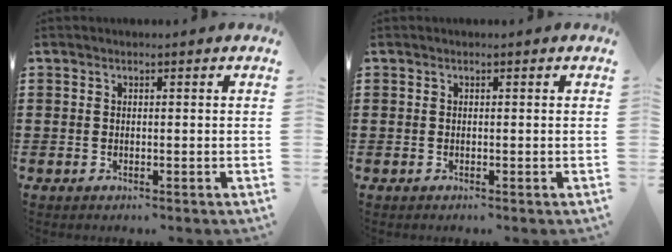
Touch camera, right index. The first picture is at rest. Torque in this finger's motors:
{"motor_torque": [-0.09, -0.15, -0.07, -0.02]}